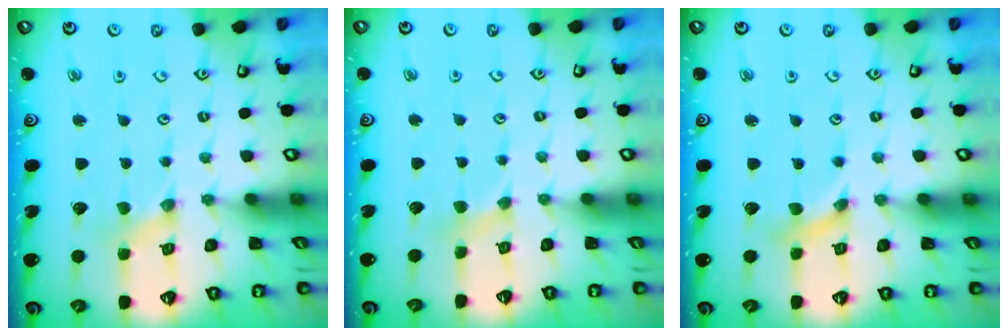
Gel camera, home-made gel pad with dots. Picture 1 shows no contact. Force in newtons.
{"total": 2.4, "press": 2.3, "slide": 0.5}
{"total": 1.7, "press": 1.7, "slide": 0.2}